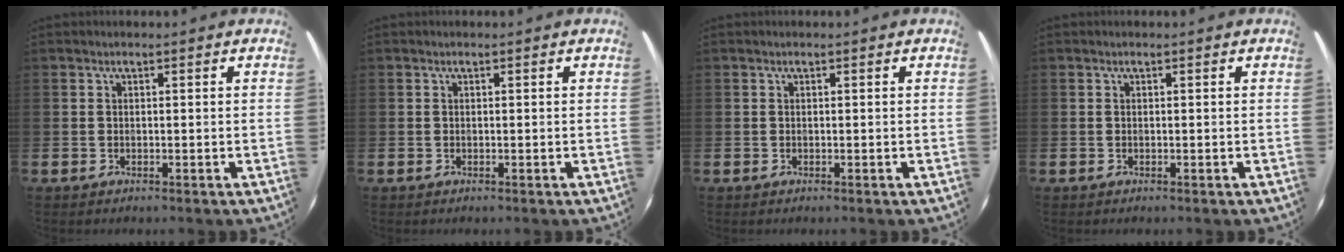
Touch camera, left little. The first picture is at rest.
{"total": 0.0}
{"total": 0.0}
{"total": 0.0}